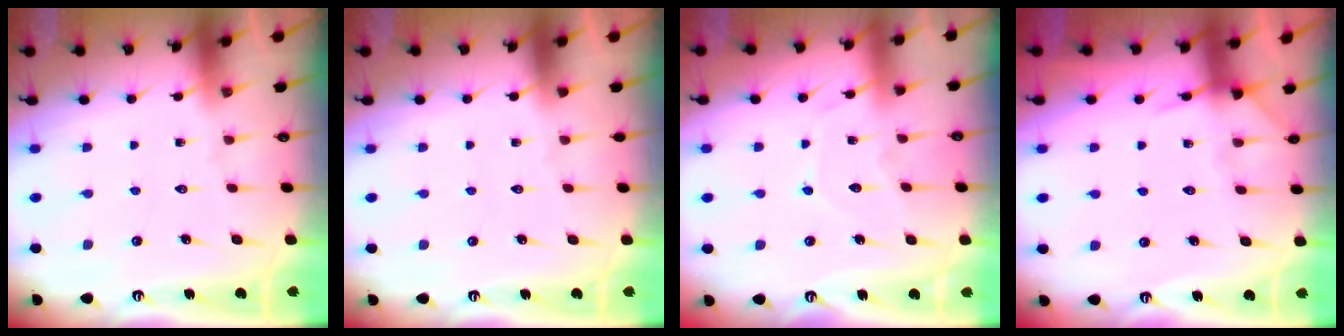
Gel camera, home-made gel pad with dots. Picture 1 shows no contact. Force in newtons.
{"total": 0.0}
{"total": 7.4, "press": 7.4, "slide": 0.7}
{"total": 5.6, "press": 5.6, "slide": 0.6}